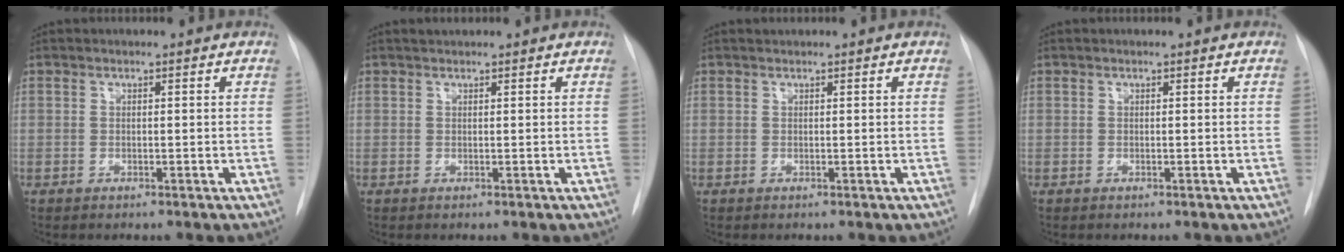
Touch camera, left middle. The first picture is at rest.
{"total": 0.6, "force": [0.6, 0.1, 0.1], "torque": [-0.011, 0.006, 0.014]}
{"total": 0.0}
{"total": 0.0}